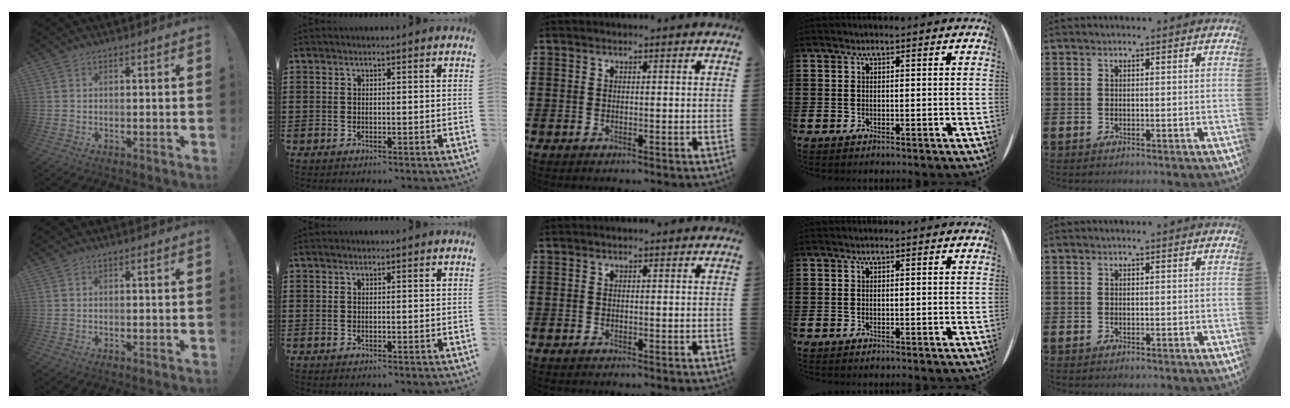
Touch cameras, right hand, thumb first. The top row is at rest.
{}